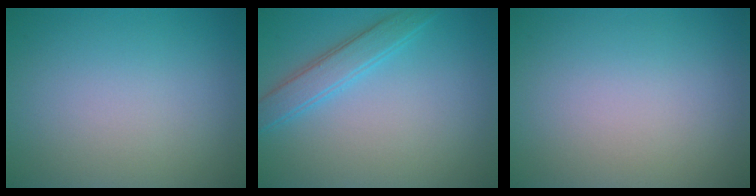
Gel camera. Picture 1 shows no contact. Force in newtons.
{"total": 2.8, "press": 2.8, "slide": 0.1}
{"total": 0.0}